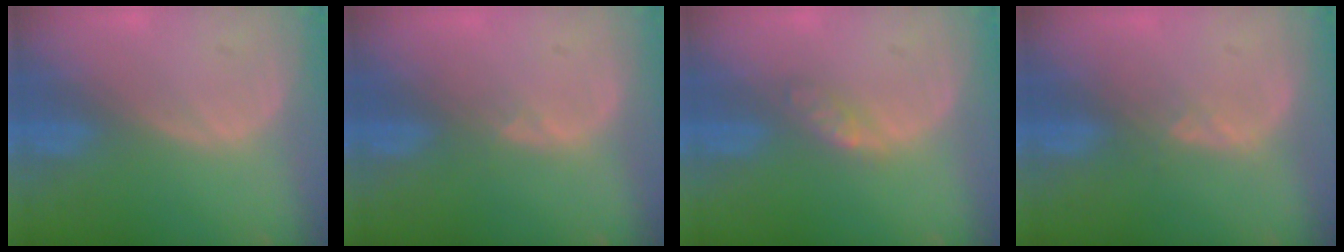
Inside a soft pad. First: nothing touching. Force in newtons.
{"total": 0.7, "press": 0.6, "slide": 0.3}
{"total": 2.4, "press": 2.4, "slide": 0.2}
{"total": 1.6, "press": 1.5, "slide": 0.7}